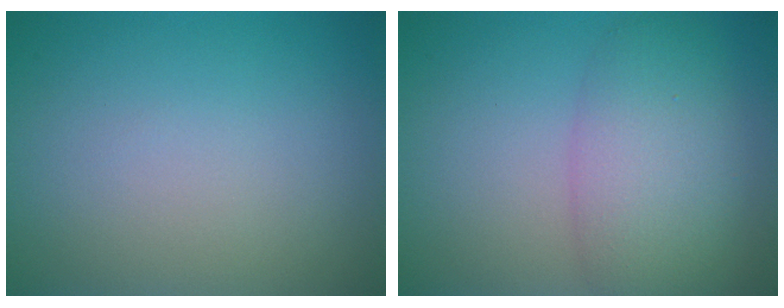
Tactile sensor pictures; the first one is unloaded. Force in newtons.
{"total": 5.7, "press": 5.7, "slide": 0.1}